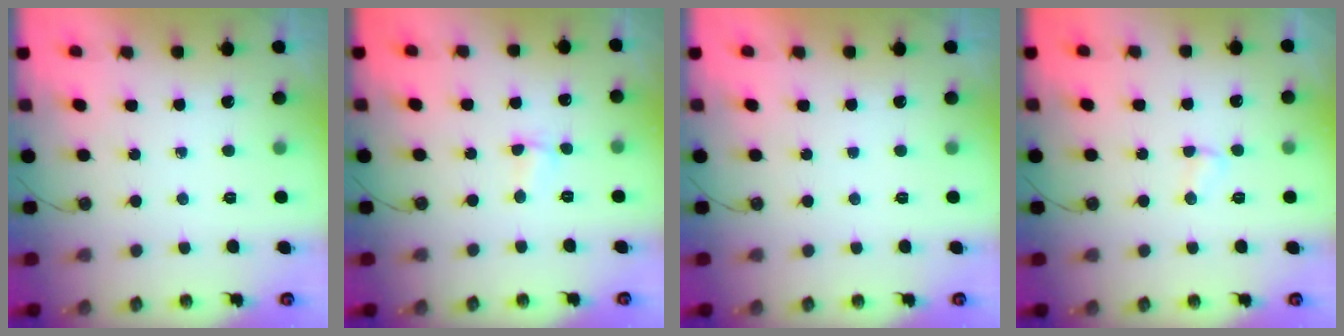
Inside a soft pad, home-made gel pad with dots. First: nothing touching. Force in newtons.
{"total": 2.2, "press": 2.1, "slide": 0.5}
{"total": 0.0}
{"total": 2.7, "press": 2.6, "slide": 0.4}